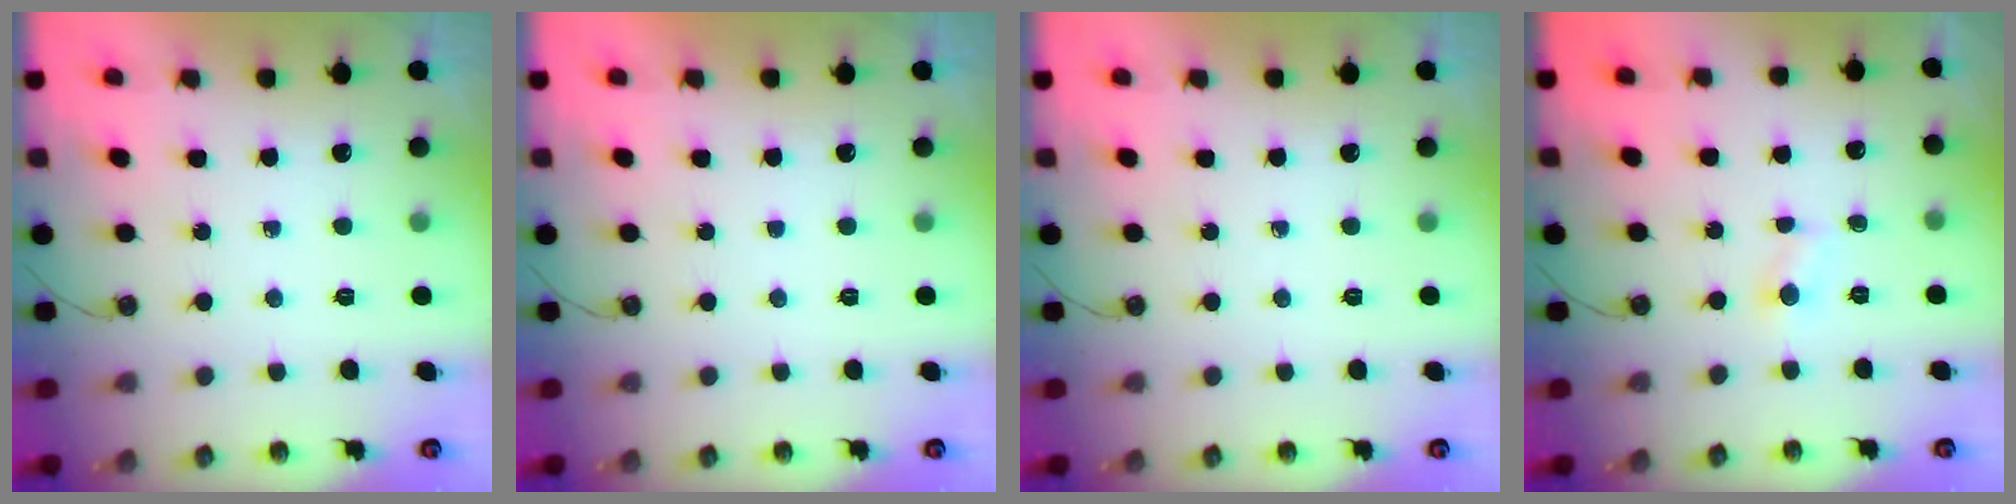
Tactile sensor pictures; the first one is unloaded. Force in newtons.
{"total": 0.0}
{"total": 0.0}
{"total": 3.3, "press": 3.3, "slide": 0.3}